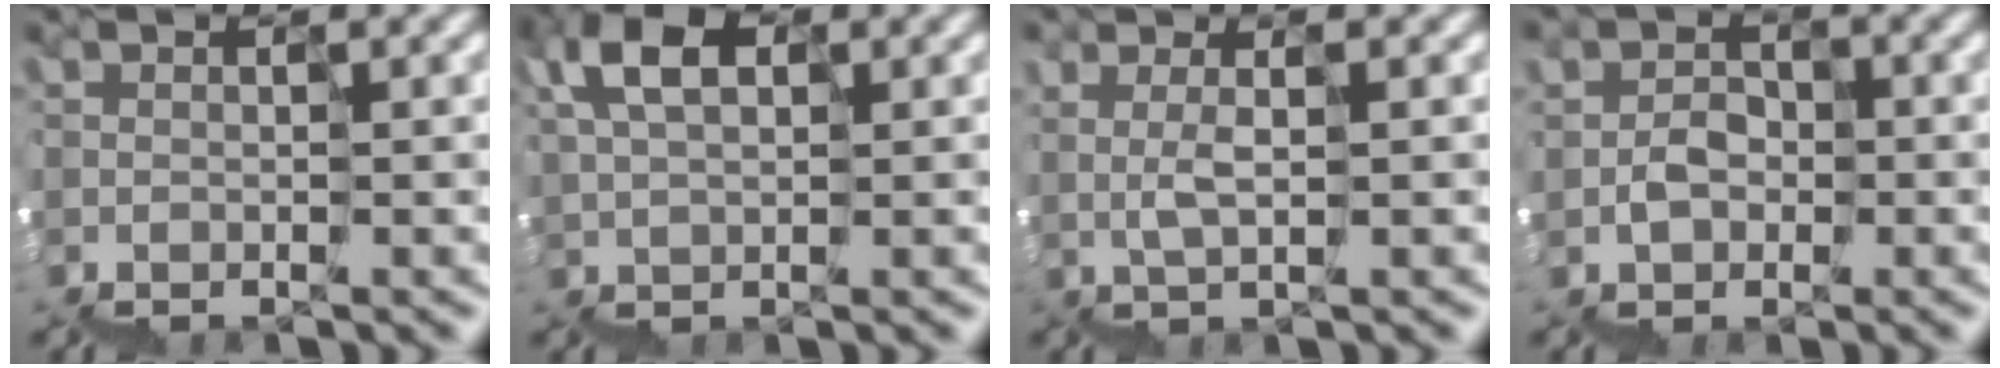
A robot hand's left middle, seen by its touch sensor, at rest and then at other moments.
{"total": 5.0, "force": [2.4, 2.6, 3.6], "torque": [-0.078, 0.025, 0.039]}
{"total": 1.6, "force": [1.6, -0.2, 0.1], "torque": [-0.004, 0.005, 0.038]}
{"total": 1.2, "force": [0.2, 1.2, -0.2], "torque": [0.009, 0.014, 0.005]}